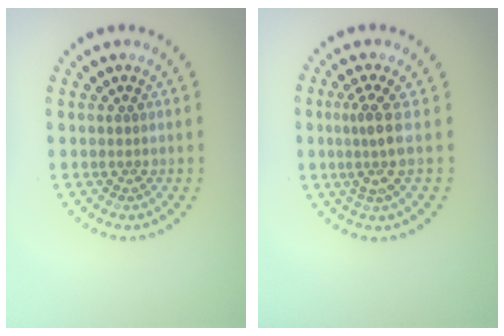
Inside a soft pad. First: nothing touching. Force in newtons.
{"total": 2.8, "press": 2.0, "slide": 2.0}